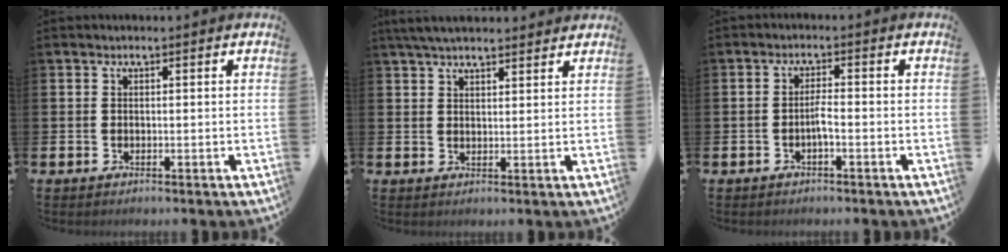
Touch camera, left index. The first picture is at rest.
{"total": 4.4, "force": [4.0, 1.0, 1.4], "torque": [-0.035, -0.009, 0.076]}
{"total": 1.7, "force": [-0.7, 0.1, 1.6], "torque": [-0.030, 0.001, -0.013]}